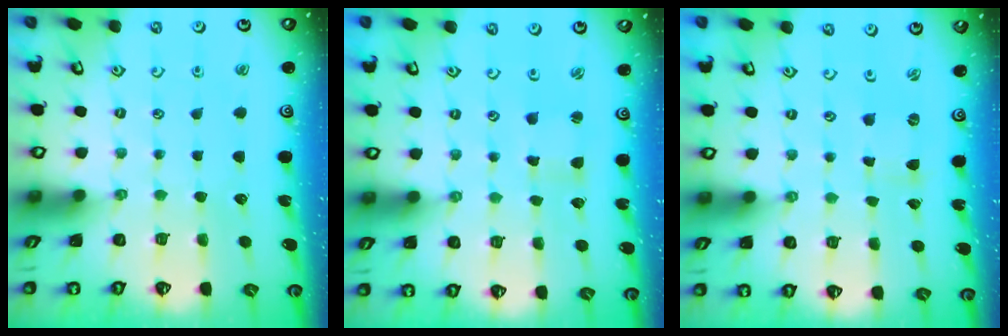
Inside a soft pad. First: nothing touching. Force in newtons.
{"total": 1.4, "press": 1.3, "slide": 0.3}
{"total": 0.0}